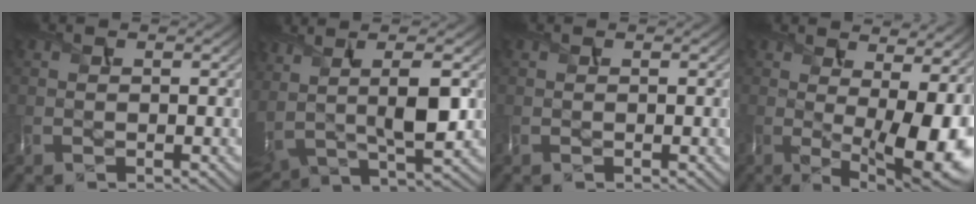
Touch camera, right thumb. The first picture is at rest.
{"total": 8.9, "force": [2.6, 3.5, 7.7], "torque": [-0.186, 0.003, 0.058]}
{"total": 0.0}
{"total": 13.2, "force": [0.6, 5.2, 12.1], "torque": [-0.160, -0.003, 0.029]}